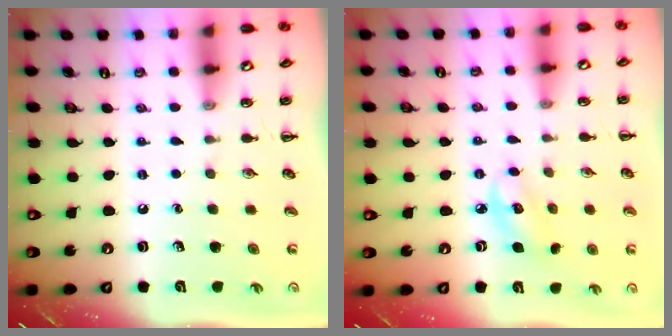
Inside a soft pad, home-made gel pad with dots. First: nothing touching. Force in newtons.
{"total": 5.5, "press": 5.4, "slide": 0.6}